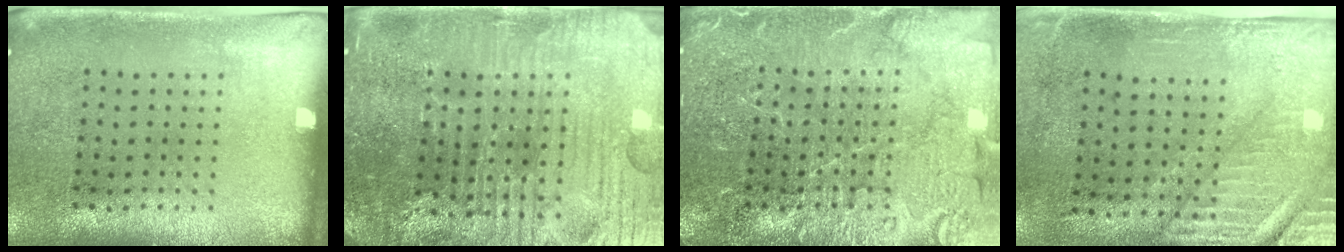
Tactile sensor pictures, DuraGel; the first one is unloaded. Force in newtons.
{"total": 5.8, "press": 5.4, "slide": 2.0}
{"total": 6.5, "press": 6.4, "slide": 1.0}
{"total": 2.9, "press": 2.5, "slide": 1.5}